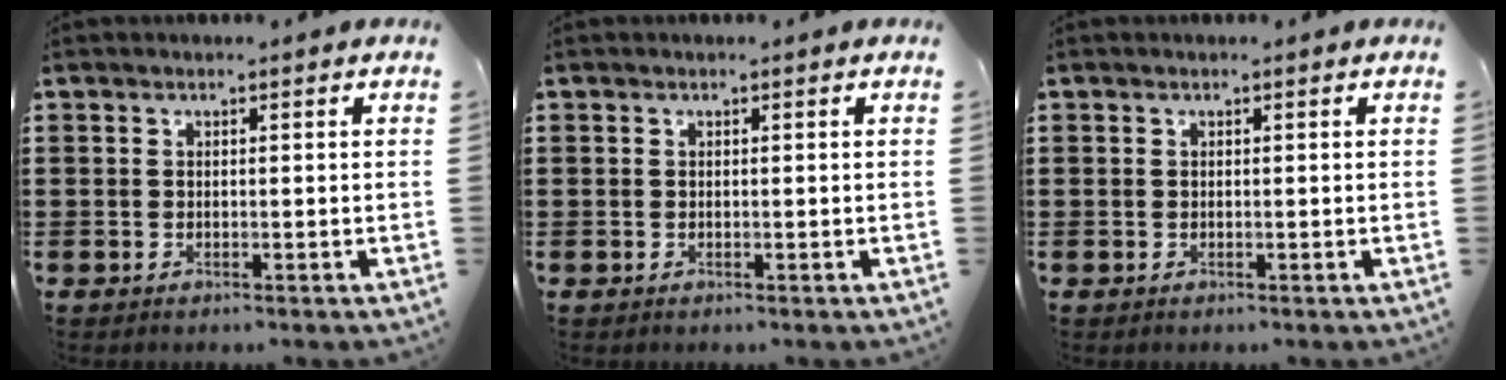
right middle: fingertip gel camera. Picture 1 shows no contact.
{"total": 0.0}
{"total": 0.0}